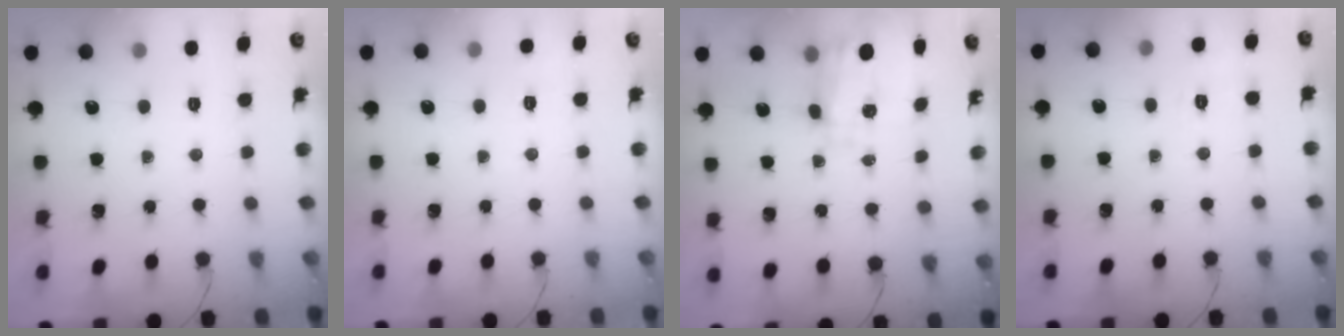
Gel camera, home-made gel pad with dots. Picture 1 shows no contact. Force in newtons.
{"total": 6.8, "press": 6.5, "slide": 2.0}
{"total": 3.5, "press": 3.3, "slide": 1.1}
{"total": 1.9, "press": 0.4, "slide": 1.9}